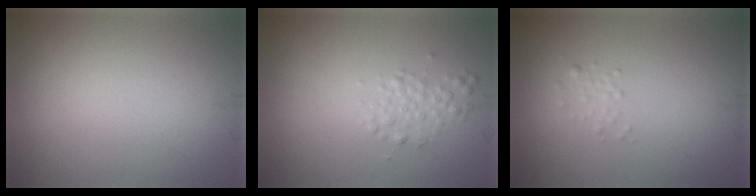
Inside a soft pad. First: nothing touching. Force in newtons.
{"total": 1.7, "press": 1.7, "slide": 0.0}
{"total": 0.8, "press": 0.8, "slide": 0.0}